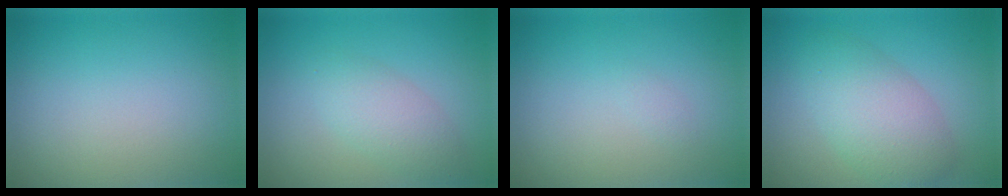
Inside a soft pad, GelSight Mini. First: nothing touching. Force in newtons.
{"total": 2.9, "press": 2.8, "slide": 0.3}
{"total": 0.5, "press": 0.5, "slide": 0.0}
{"total": 5.3, "press": 5.3, "slide": 0.3}